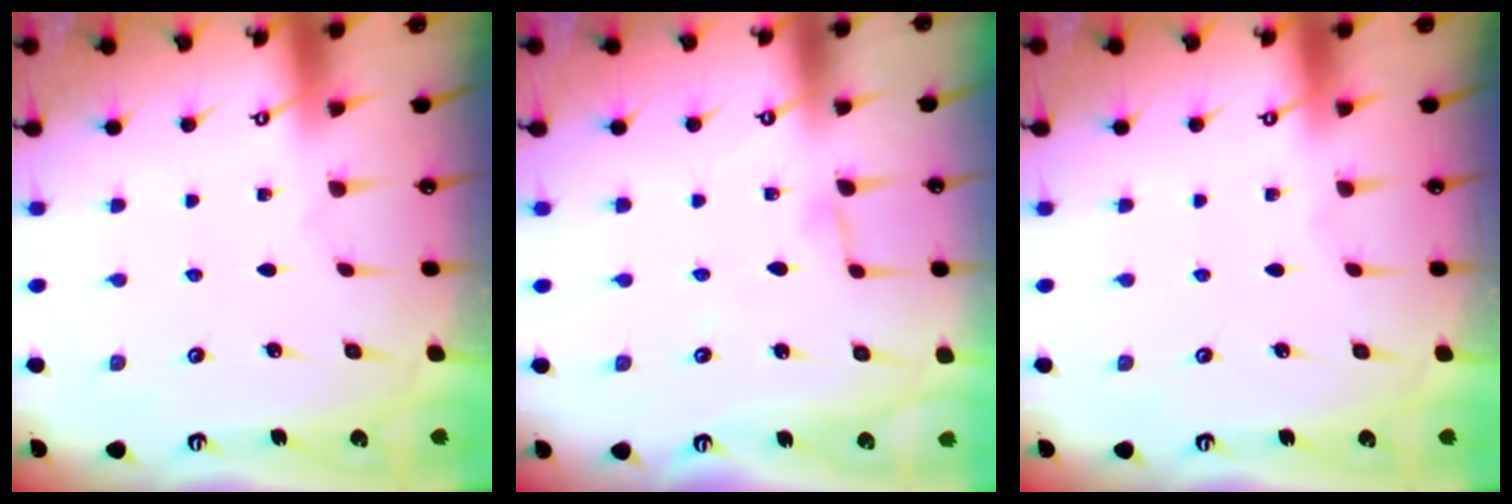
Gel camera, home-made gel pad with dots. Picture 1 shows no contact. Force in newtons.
{"total": 2.9, "press": 2.9, "slide": 0.2}
{"total": 0.0}